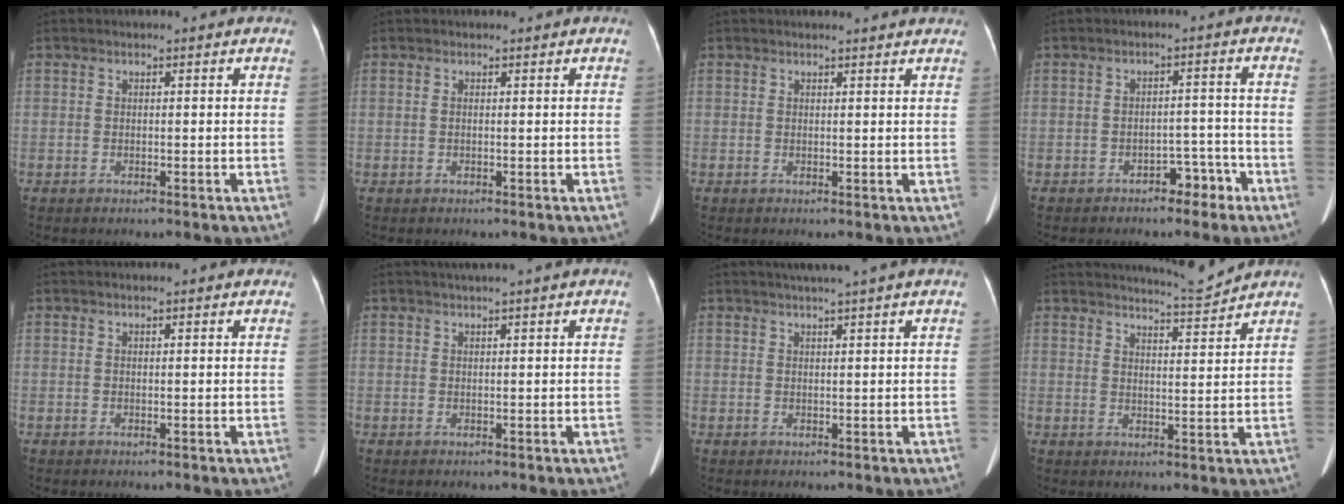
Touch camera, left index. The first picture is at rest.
{"total": 0.0}
{"total": 3.5, "force": [3.4, 0.1, 0.9], "torque": [-0.012, 0.009, 0.033]}
{"total": 3.6, "force": [-2.8, 1.8, 1.5], "torque": [-0.014, 0.012, -0.037]}
{"total": 2.1, "force": [1.7, 0.3, 1.1], "torque": [-0.011, 0.022, 0.020]}
{"total": 2.1, "force": [1.5, -0.6, 1.3], "torque": [-0.015, 0.012, 0.030]}
{"total": 3.6, "force": [2.8, -1.0, 2.0], "torque": [-0.023, 0.011, 0.044]}
{"total": 5.5, "force": [5.3, -1.4, 0.3], "torque": [-0.016, -0.019, 0.085]}